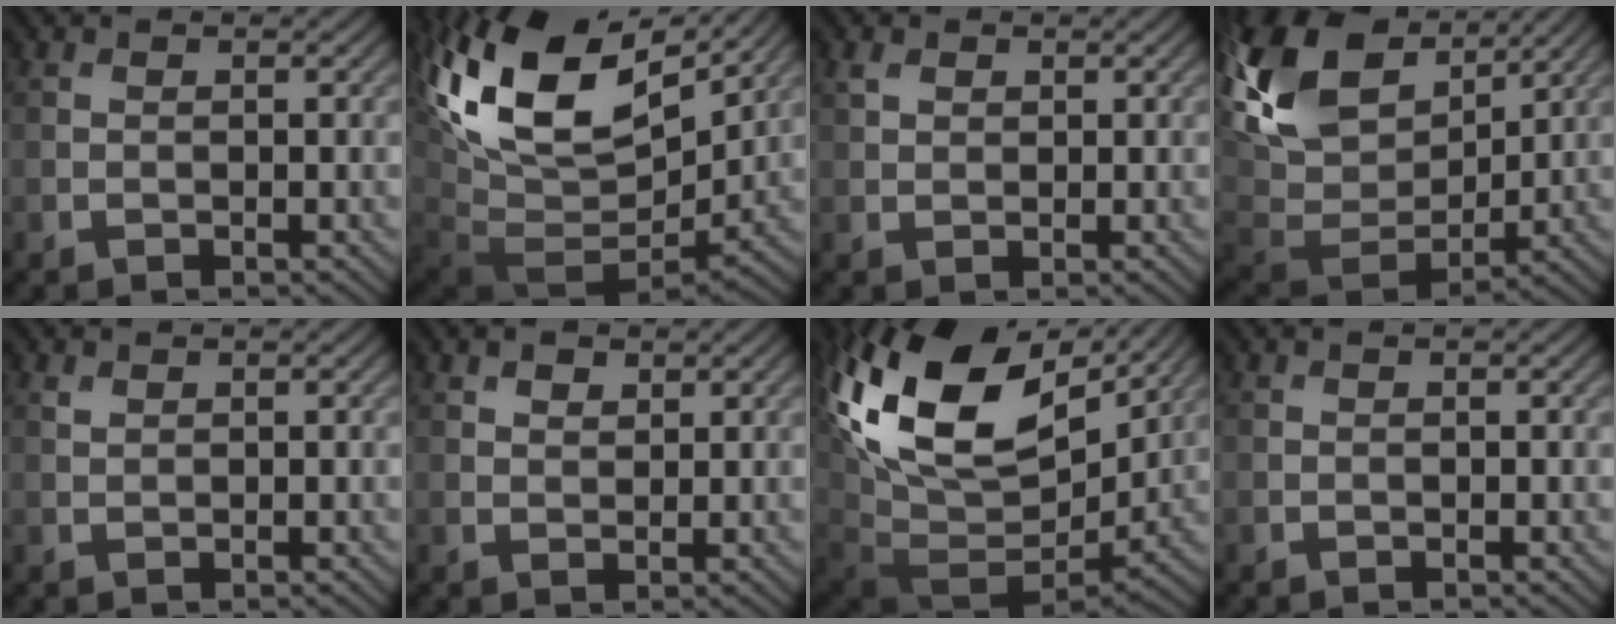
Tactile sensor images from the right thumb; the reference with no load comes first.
{"total": 18.4, "force": [7.2, 10.5, 13.3], "torque": [-0.279, 0.011, 0.150]}
{"total": 1.5, "force": [0.9, 1.0, 0.7], "torque": [-0.017, 0.002, 0.018]}
{"total": 17.2, "force": [9.0, 9.9, 10.9], "torque": [-0.290, 0.037, 0.173]}
{"total": 0.7, "force": [0.5, 0.3, 0.3], "torque": [-0.012, -0.001, 0.013]}
{"total": 1.8, "force": [1.3, 1.0, 0.8], "torque": [-0.016, -0.001, 0.027]}
{"total": 20.2, "force": [8.2, 11.9, 14.1], "torque": [-0.294, 0.011, 0.165]}
{"total": 0.0}